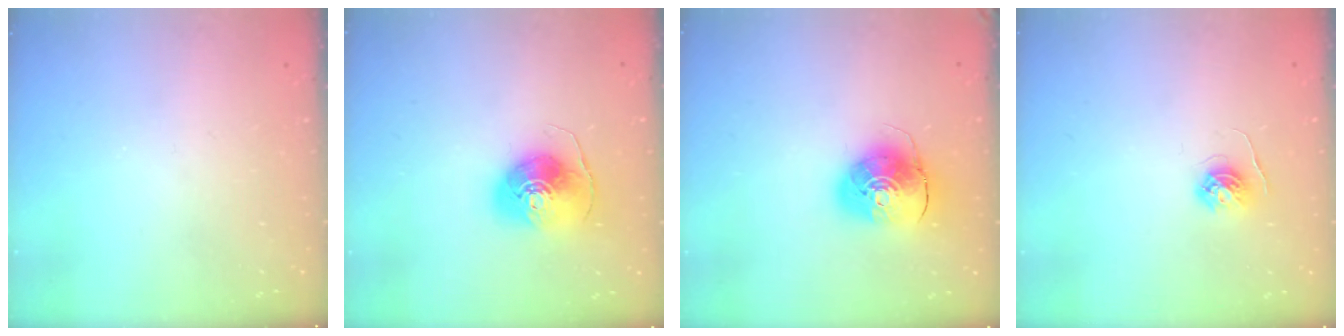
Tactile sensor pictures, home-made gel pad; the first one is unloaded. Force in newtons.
{"total": 9.9, "press": 9.8, "slide": 1.1}
{"total": 9.8, "press": 9.7, "slide": 1.4}
{"total": 4.8, "press": 4.7, "slide": 0.5}